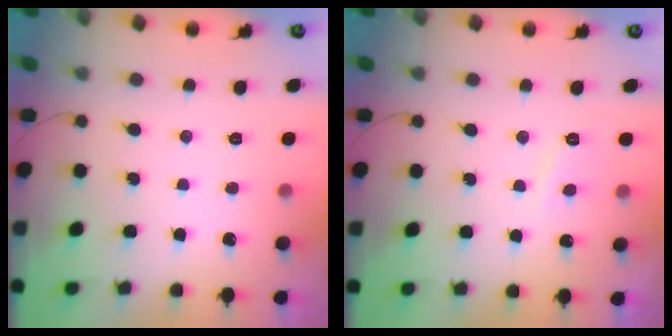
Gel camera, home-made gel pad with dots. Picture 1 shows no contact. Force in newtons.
{"total": 2.5, "press": 2.4, "slide": 0.8}